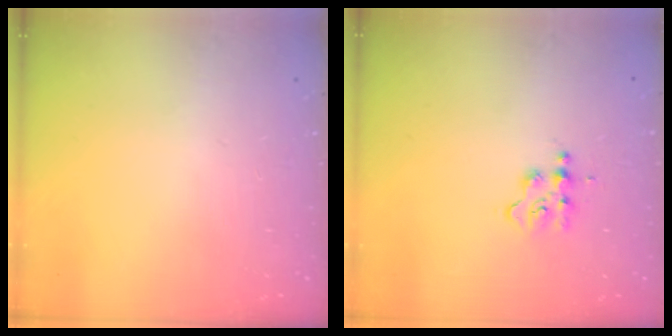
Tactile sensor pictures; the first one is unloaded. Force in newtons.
{"total": 3.0, "press": 3.0, "slide": 0.4}